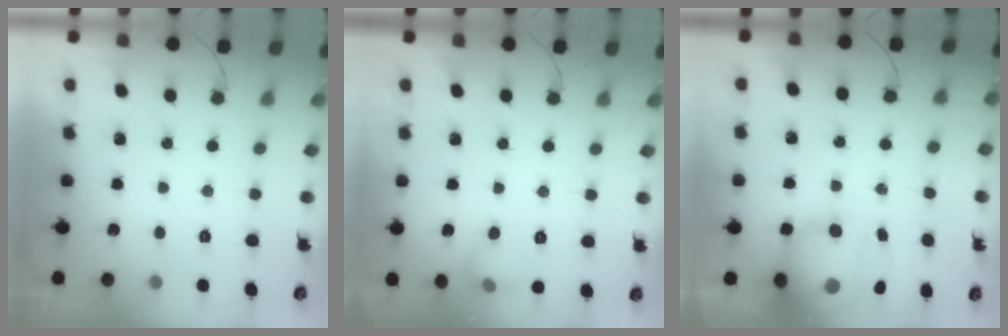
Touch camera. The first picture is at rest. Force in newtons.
{"total": 5.9, "press": 5.7, "slide": 1.6}
{"total": 15.6, "press": 15.2, "slide": 3.5}